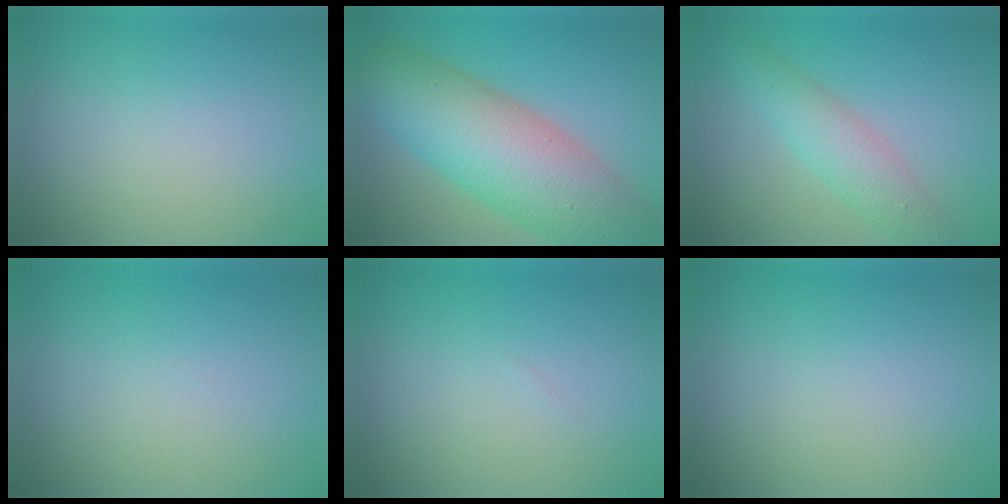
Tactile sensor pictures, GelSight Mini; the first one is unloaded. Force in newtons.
{"total": 11.7, "press": 11.7, "slide": 0.5}
{"total": 3.5, "press": 3.5, "slide": 0.1}
{"total": 0.0}
{"total": 0.0}
{"total": 0.0}